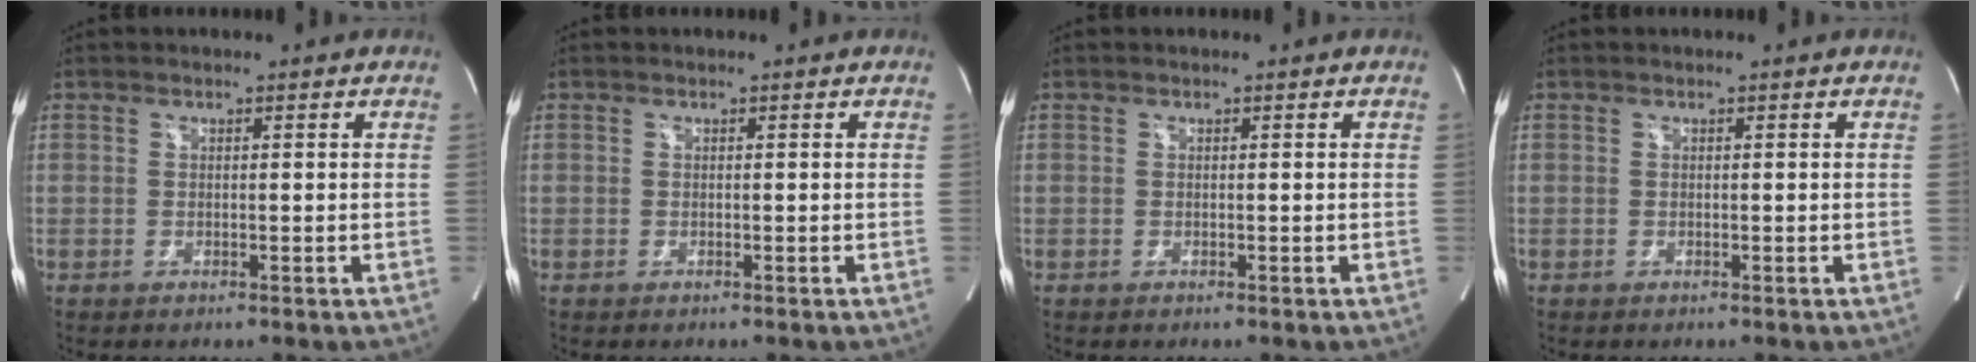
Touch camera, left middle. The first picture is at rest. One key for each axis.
{"total": 0.0}
{"total": 0.0}
{"total": 0.0}